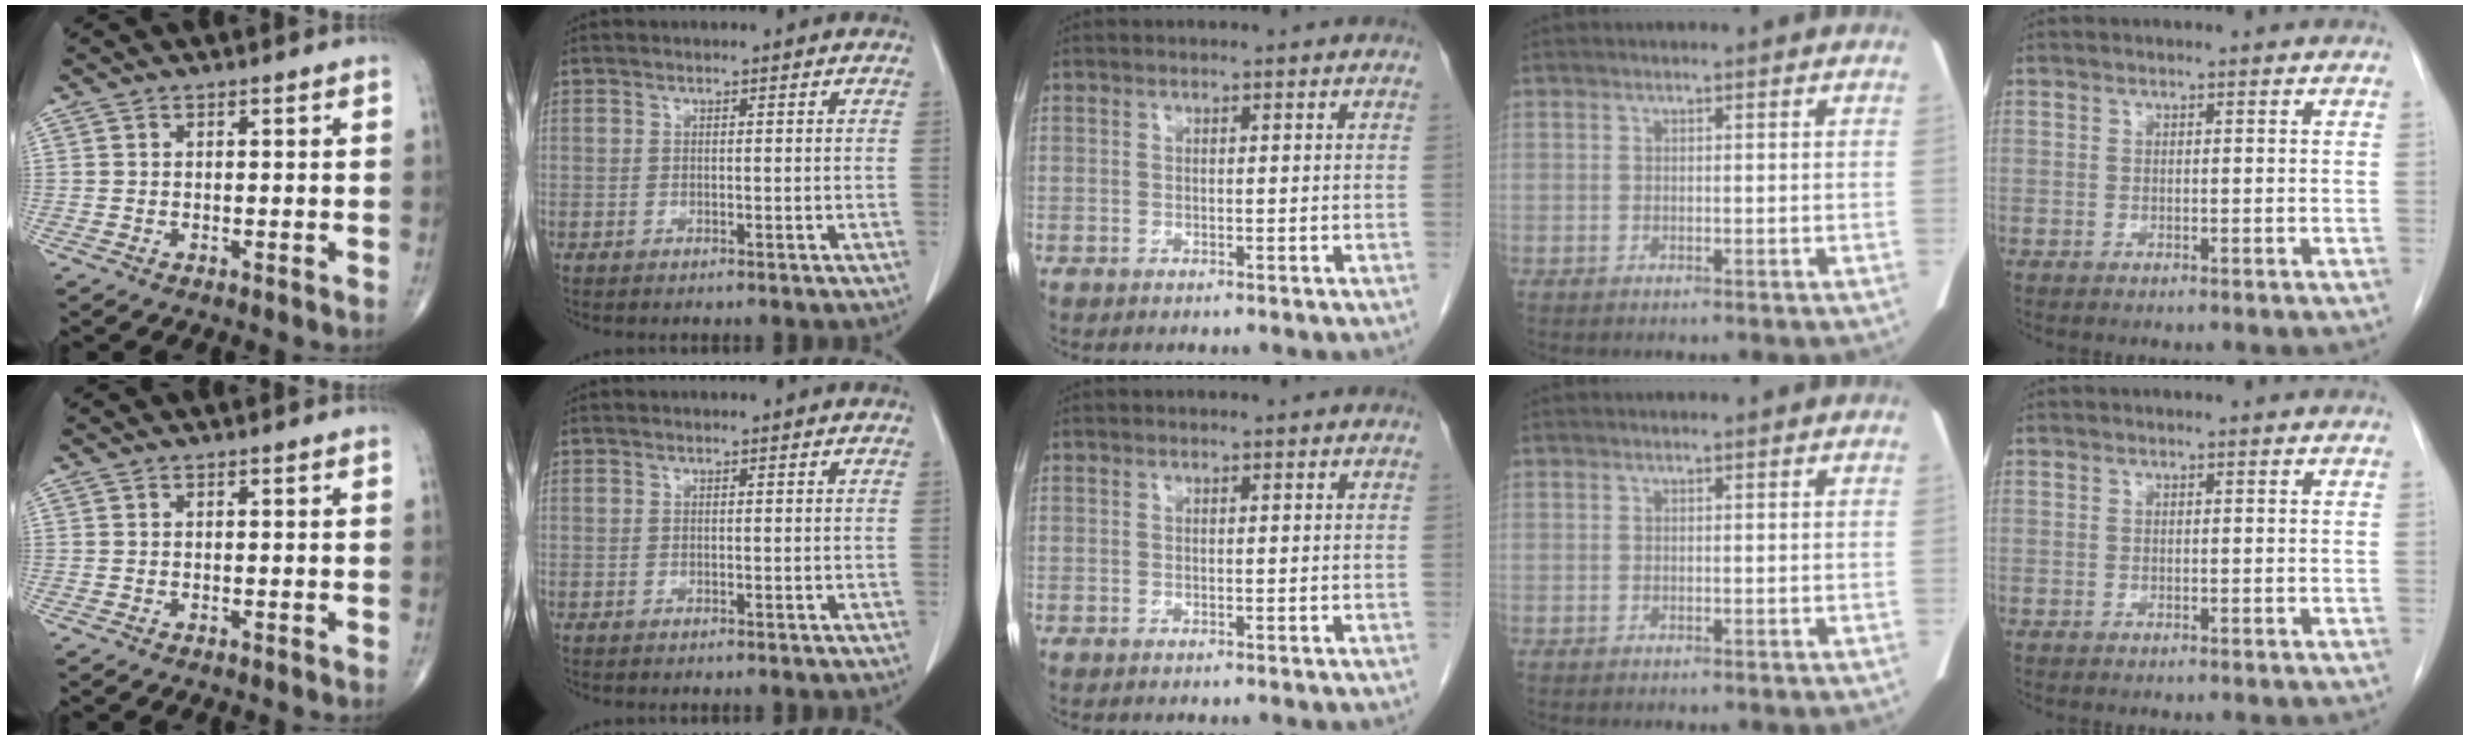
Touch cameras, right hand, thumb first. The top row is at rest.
{}